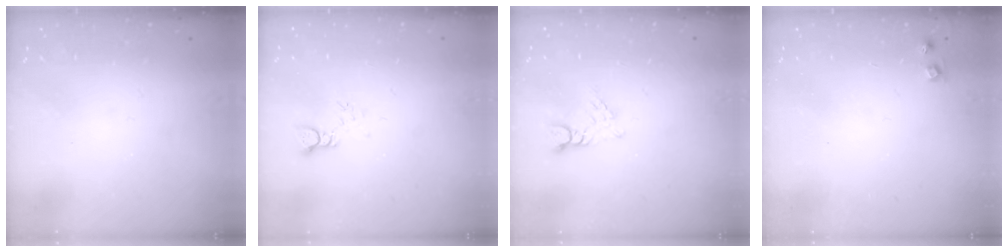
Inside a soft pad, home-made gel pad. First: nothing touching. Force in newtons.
{"total": 2.2, "press": 2.2, "slide": 0.1}
{"total": 2.8, "press": 2.8, "slide": 0.3}
{"total": 3.6, "press": 3.6, "slide": 0.6}